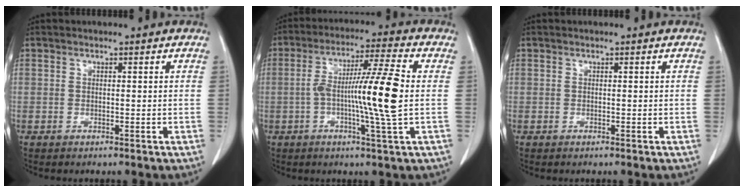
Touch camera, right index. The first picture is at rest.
{"total": 12.2, "force": [-0.8, -0.7, 12.1], "torque": [-0.216, 0.004, -0.021]}
{"total": 0.0}